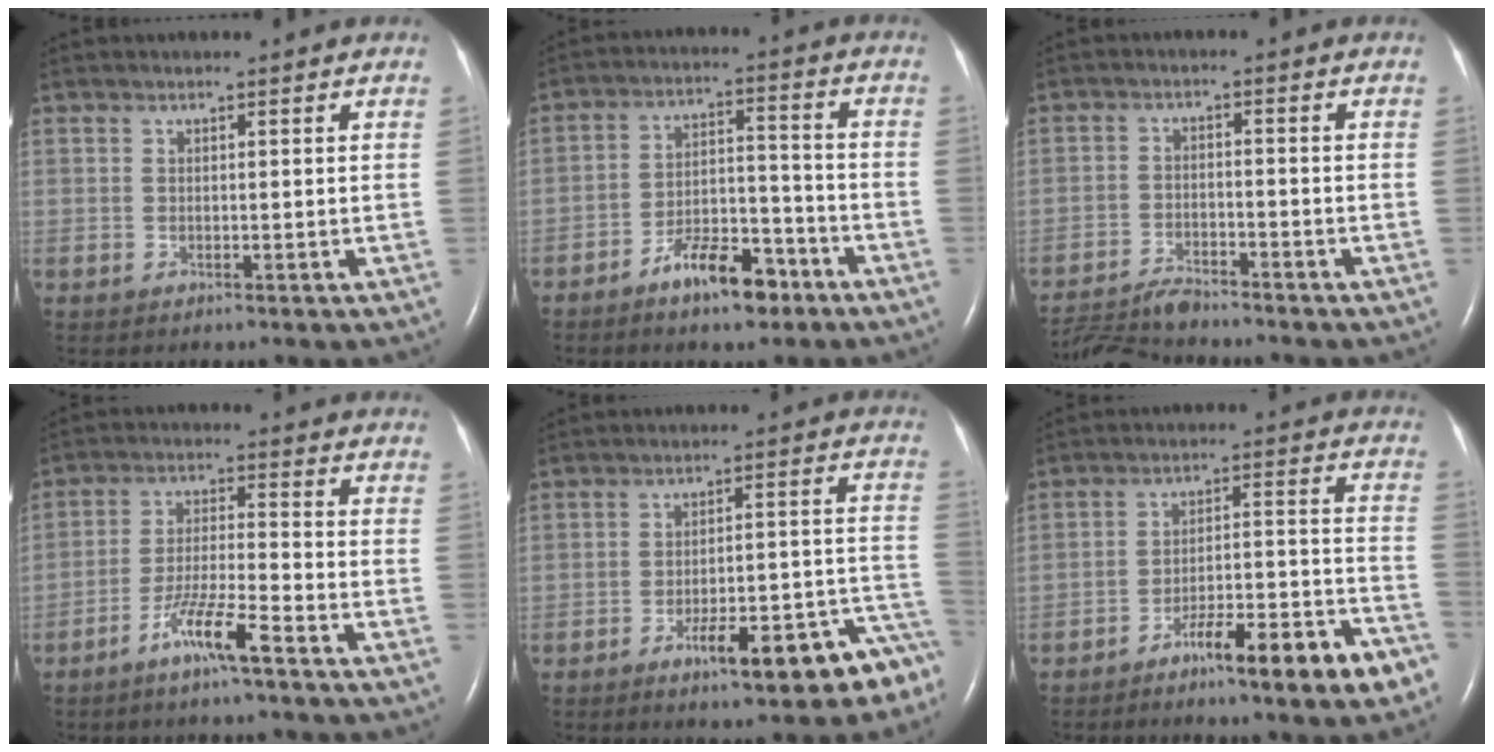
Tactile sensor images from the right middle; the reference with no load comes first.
{"total": 8.7, "force": [-5.9, 3.1, 5.5], "torque": [-0.096, 0.013, -0.098]}
{"total": 7.8, "force": [-7.6, 0.2, 1.9], "torque": [-0.034, -0.017, -0.134]}
{"total": 7.0, "force": [-4.8, -0.2, 5.1], "torque": [-0.102, -0.009, -0.094]}
{"total": 11.8, "force": [-8.1, 2.4, 8.2], "torque": [-0.086, 0.041, -0.111]}
{"total": 11.7, "force": [-7.9, 1.0, 8.6], "torque": [-0.121, 0.018, -0.121]}